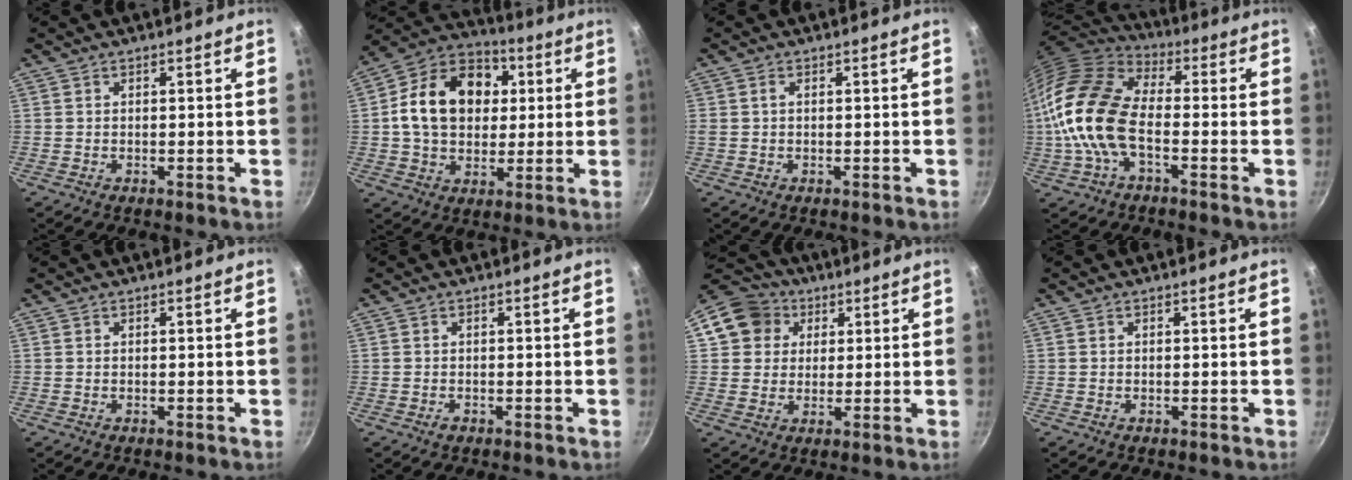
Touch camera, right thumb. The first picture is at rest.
{"total": 18.2, "force": [2.9, 13.8, 11.4], "torque": [-0.164, 0.023, 0.036]}
{"total": 0.9, "force": [0.1, 0.6, 0.6], "torque": [-0.011, 0.004, 0.002]}
{"total": 17.0, "force": [-2.7, 9.5, 13.9], "torque": [-0.256, 0.029, -0.071]}
{"total": 0.0}
{"total": 0.9, "force": [-0.5, 0.6, 0.4], "torque": [-0.008, 0.001, -0.010]}
{"total": 10.4, "force": [3.6, 9.2, 3.4], "torque": [-0.034, 0.016, 0.050]}
{"total": 0.0}